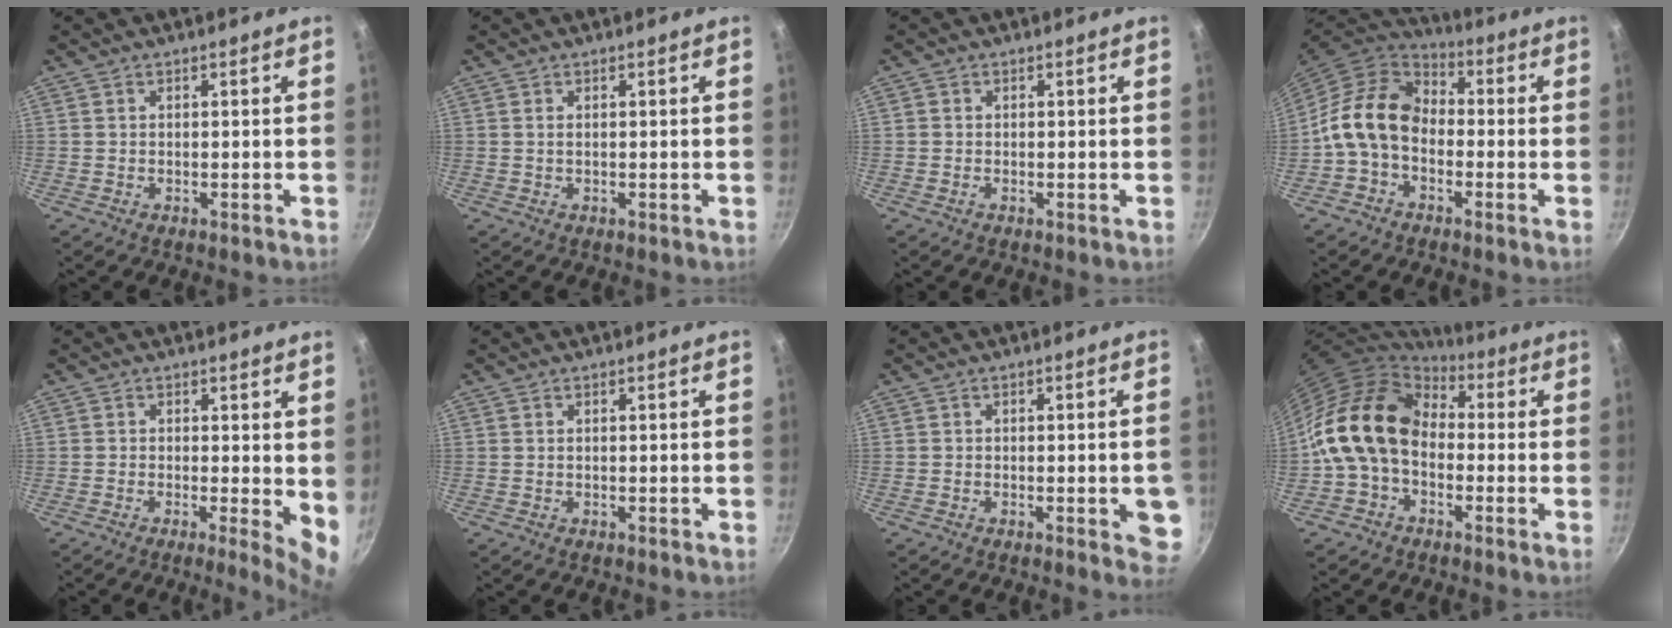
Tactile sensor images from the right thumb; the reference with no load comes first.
{"total": 0.6, "force": [0.1, 0.2, 0.5], "torque": [-0.010, 0.000, 0.003]}
{"total": 0.9, "force": [-0.7, 0.5, 0.3], "torque": [-0.006, 0.003, -0.018]}
{"total": 12.5, "force": [-1.6, 9.3, 8.2], "torque": [-0.120, 0.035, -0.052]}
{"total": 5.7, "force": [0.0, 1.7, 5.5], "torque": [-0.066, -0.013, -0.003]}
{"total": 0.0}
{"total": 5.6, "force": [-1.4, 2.0, 5.0], "torque": [-0.038, 0.003, -0.018]}
{"total": 15.8, "force": [-0.4, 11.8, 10.6], "torque": [-0.166, 0.038, -0.026]}